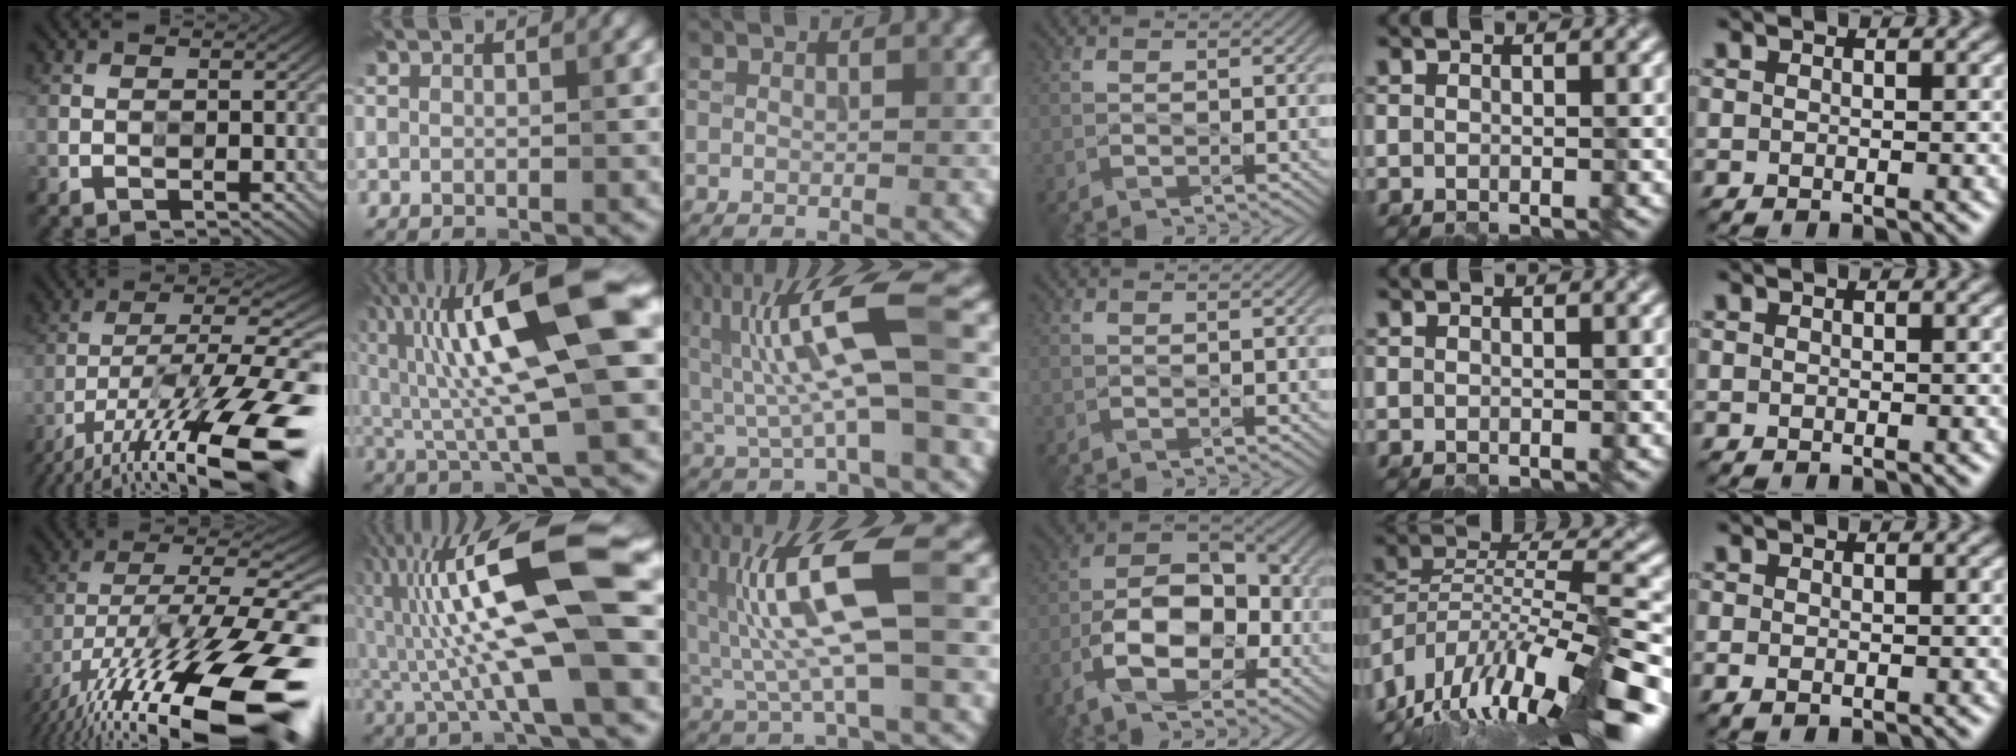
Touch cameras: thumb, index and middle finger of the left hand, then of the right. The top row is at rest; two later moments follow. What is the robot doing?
{"motion": "wipe", "object": "glass cup"}